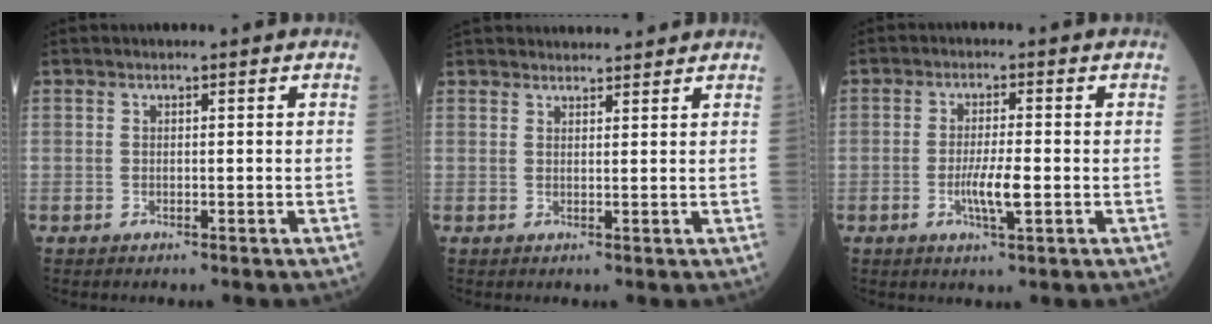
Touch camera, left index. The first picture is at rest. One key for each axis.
{"total": 9.0, "fx": 8.6, "fy": 1.8, "fz": 2.1, "tx": -0.021, "ty": 0.030, "tz": 0.113}
{"total": 4.4, "fx": -1.1, "fy": 0.4, "fz": 4.3, "tx": -0.085, "ty": -0.006, "tz": -0.020}